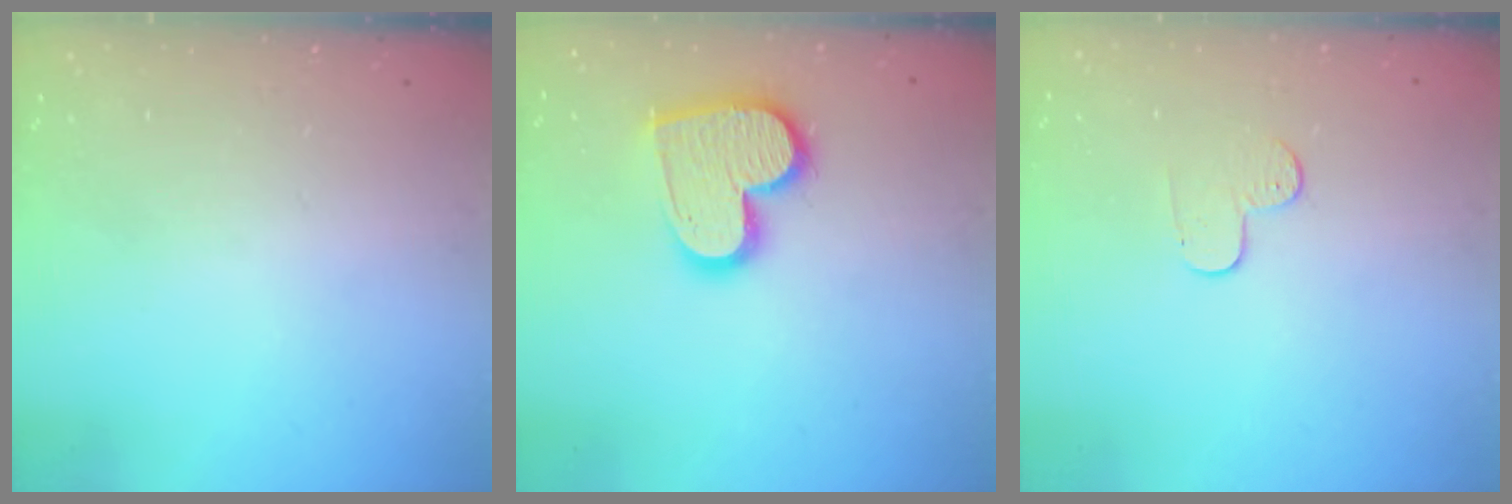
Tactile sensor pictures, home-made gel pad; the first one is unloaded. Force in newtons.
{"total": 14.9, "press": 14.8, "slide": 1.1}
{"total": 5.9, "press": 5.9, "slide": 0.5}